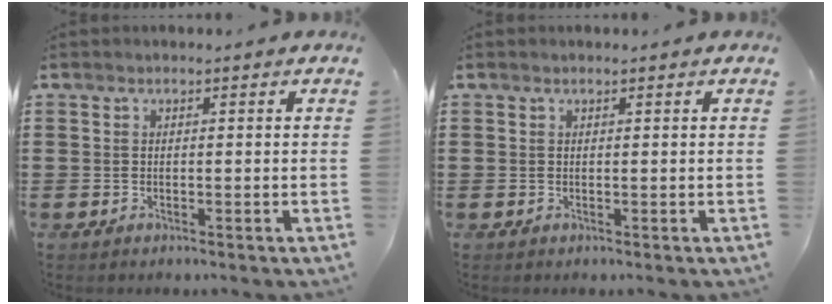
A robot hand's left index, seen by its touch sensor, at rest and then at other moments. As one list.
[{"total": 0.0}]